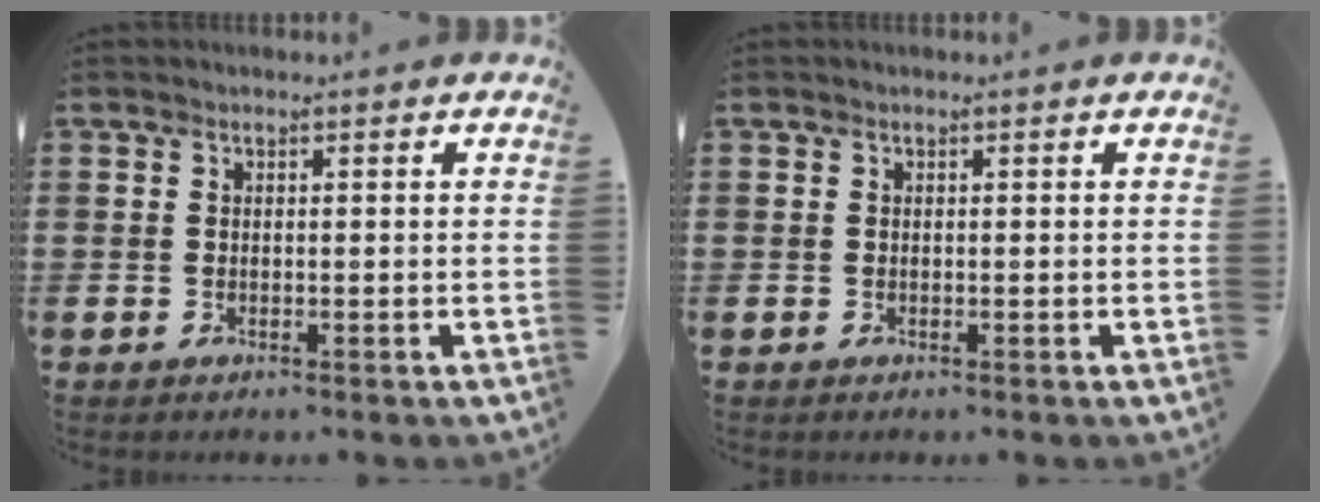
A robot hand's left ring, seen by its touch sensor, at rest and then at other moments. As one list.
[{"total": 0.0}]